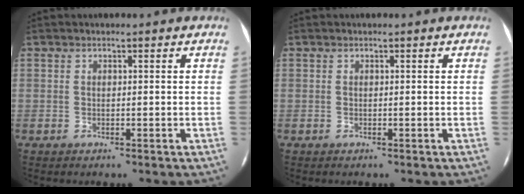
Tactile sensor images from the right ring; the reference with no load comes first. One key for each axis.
{"total": 0.0}